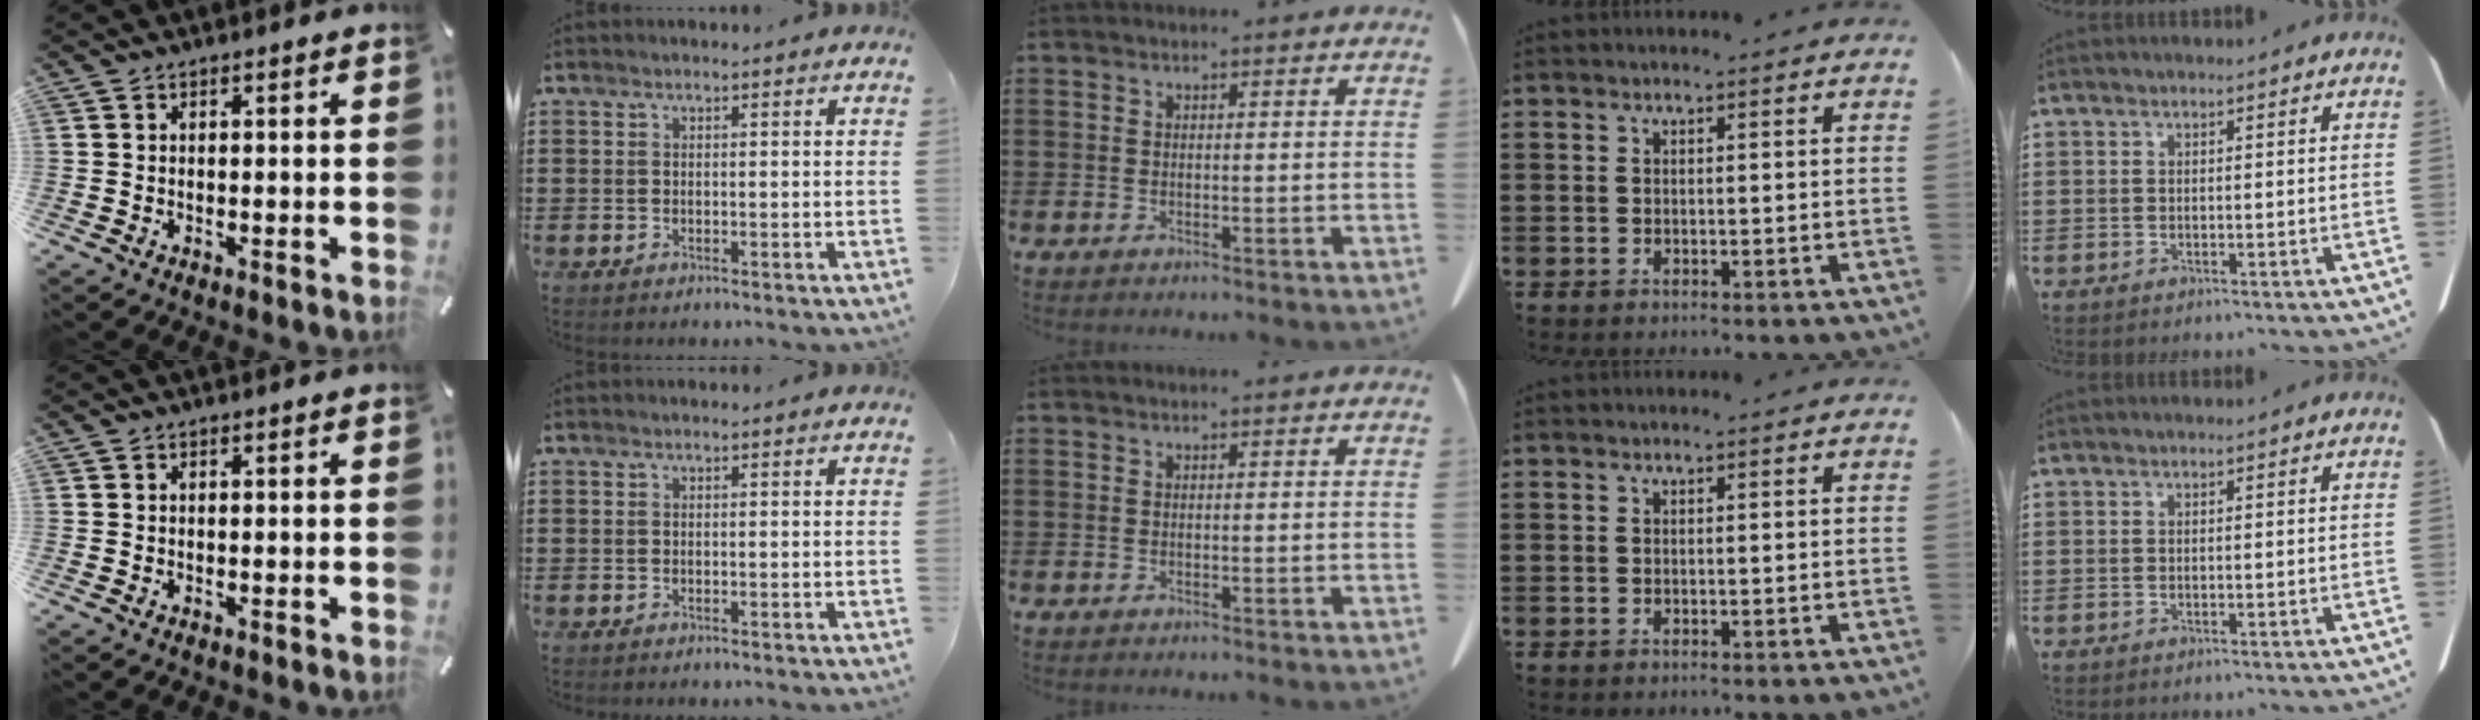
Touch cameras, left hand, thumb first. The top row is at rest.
{}